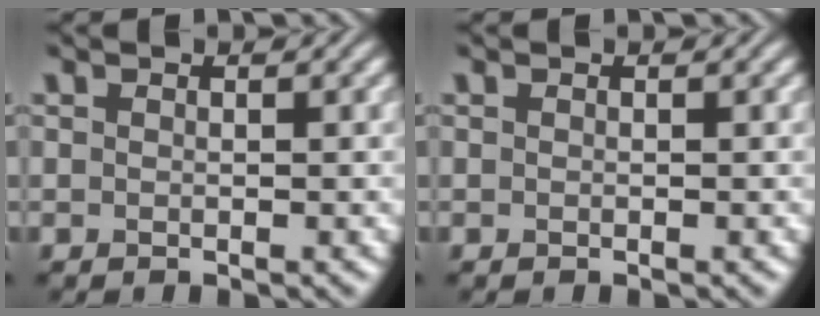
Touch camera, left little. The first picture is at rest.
{"total": 0.0}